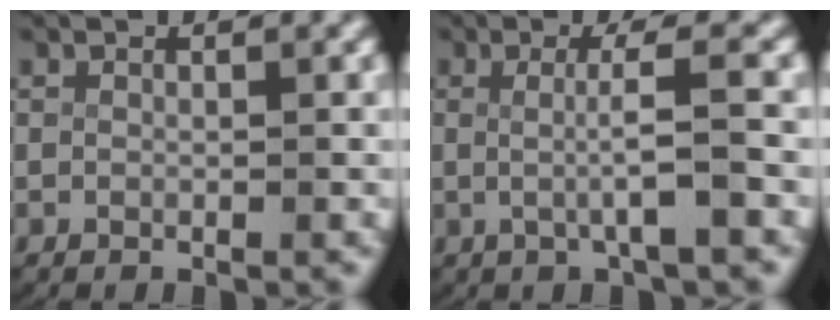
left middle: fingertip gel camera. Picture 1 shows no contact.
{"total": 3.3, "force": [-0.3, -0.1, 3.3], "torque": [-0.054, -0.001, -0.006]}